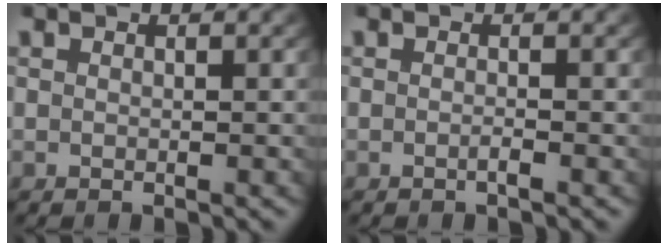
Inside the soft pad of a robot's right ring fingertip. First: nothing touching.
{"total": 0.6, "force": [-0.5, -0.1, 0.3], "torque": [-0.011, -0.001, -0.010]}